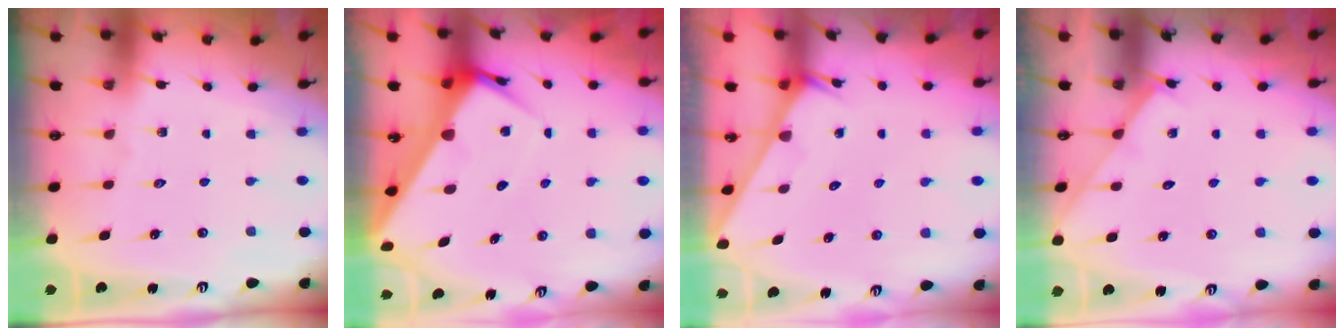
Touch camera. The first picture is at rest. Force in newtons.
{"total": 7.3, "press": 7.3, "slide": 0.7}
{"total": 1.8, "press": 1.8, "slide": 0.1}
{"total": 2.9, "press": 2.9, "slide": 0.3}